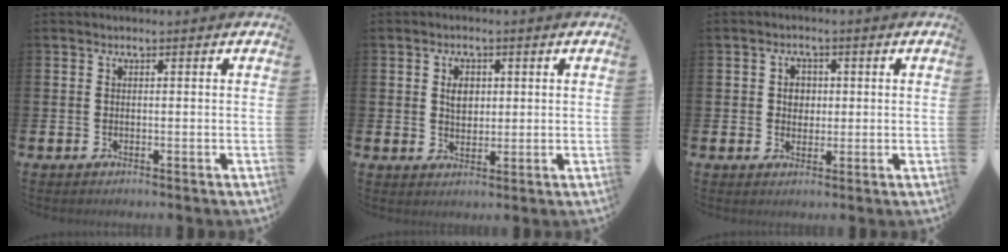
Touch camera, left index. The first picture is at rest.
{"total": 2.8, "force": [0.8, 2.0, 1.8], "torque": [-0.015, -0.002, 0.008]}
{"total": 2.5, "force": [0.5, 2.2, 1.2], "torque": [-0.012, 0.004, 0.001]}